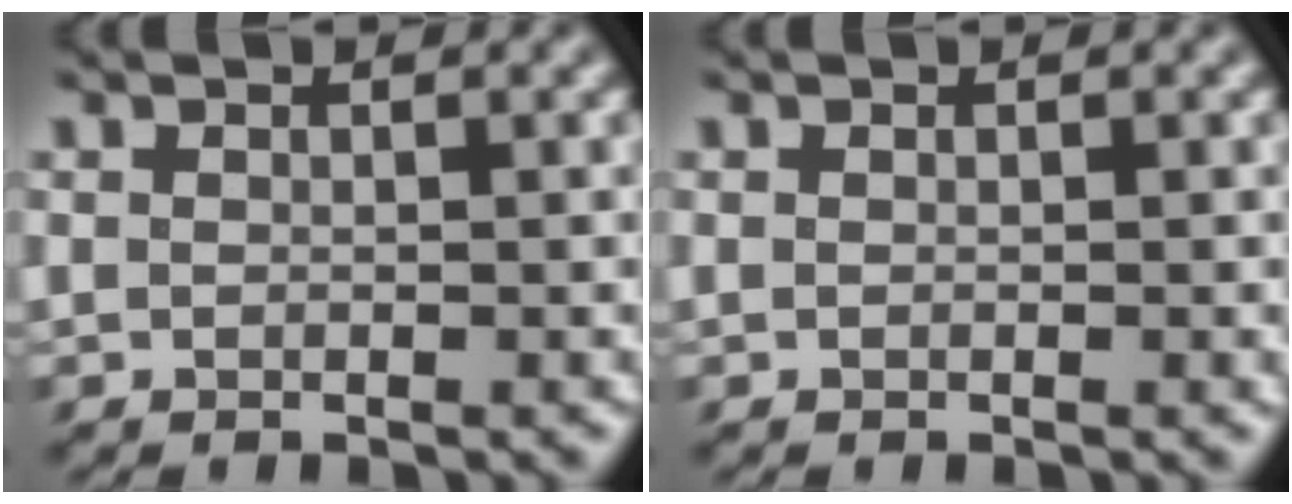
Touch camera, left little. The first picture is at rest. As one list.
[{"total": 0.6, "force": [0.0, 0.3, 0.5], "torque": [-0.012, -0.002, 0.000]}]